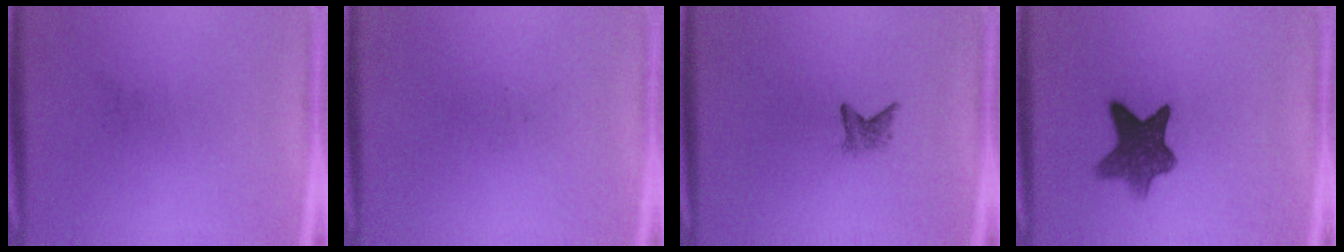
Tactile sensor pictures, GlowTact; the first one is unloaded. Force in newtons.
{"total": 0.0}
{"total": 1.8}
{"total": 8.7}